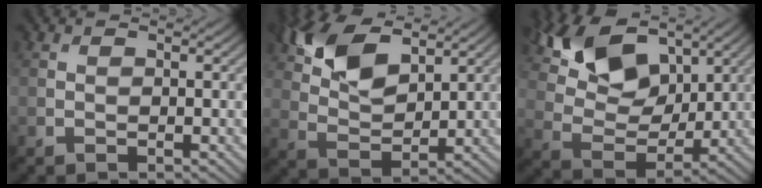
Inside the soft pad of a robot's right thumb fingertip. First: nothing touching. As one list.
[{"total": 10.9, "force": [6.0, 5.0, 7.6], "torque": [-0.178, 0.013, 0.121]}, {"total": 13.0, "force": [7.7, 6.7, 8.1], "torque": [-0.181, 0.007, 0.135]}]